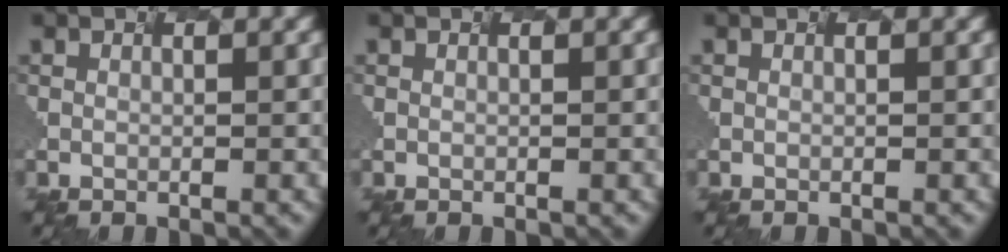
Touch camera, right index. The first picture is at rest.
{"total": 0.0}
{"total": 0.0}